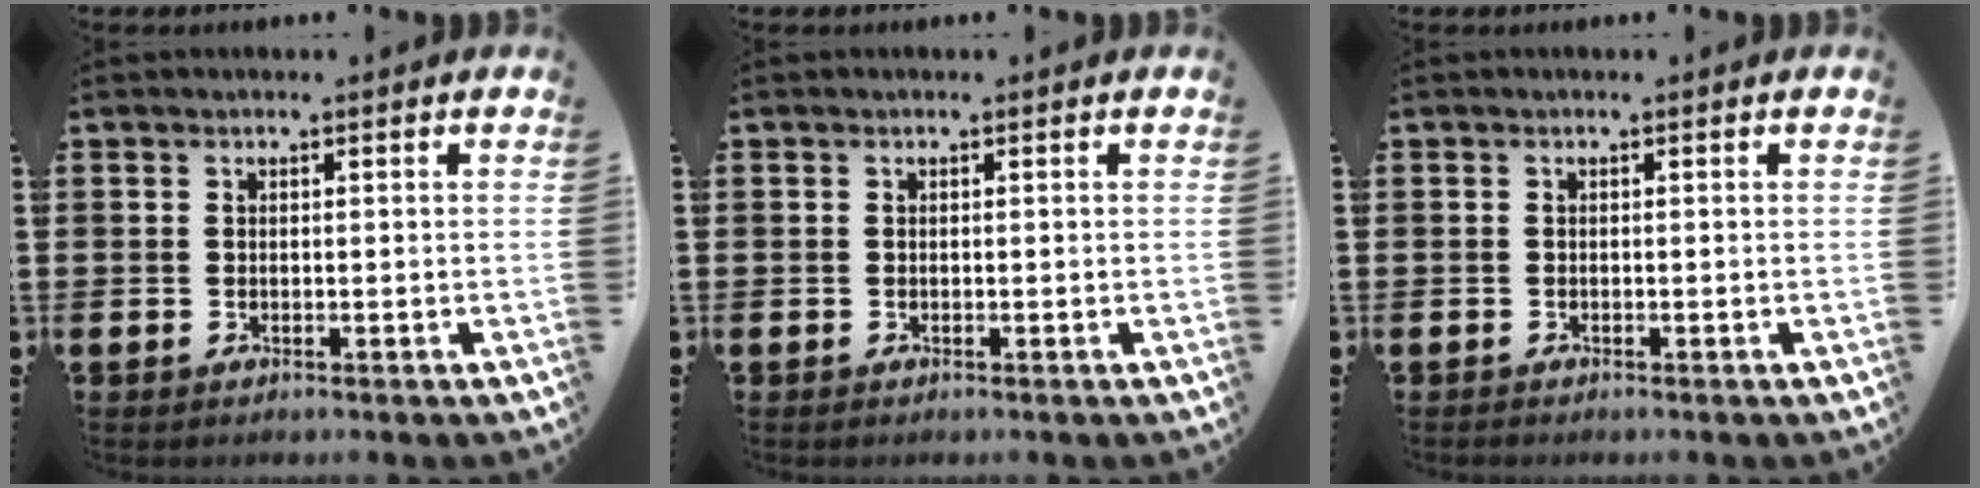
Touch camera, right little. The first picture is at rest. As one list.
[{"total": 0.0}, {"total": 0.0}]